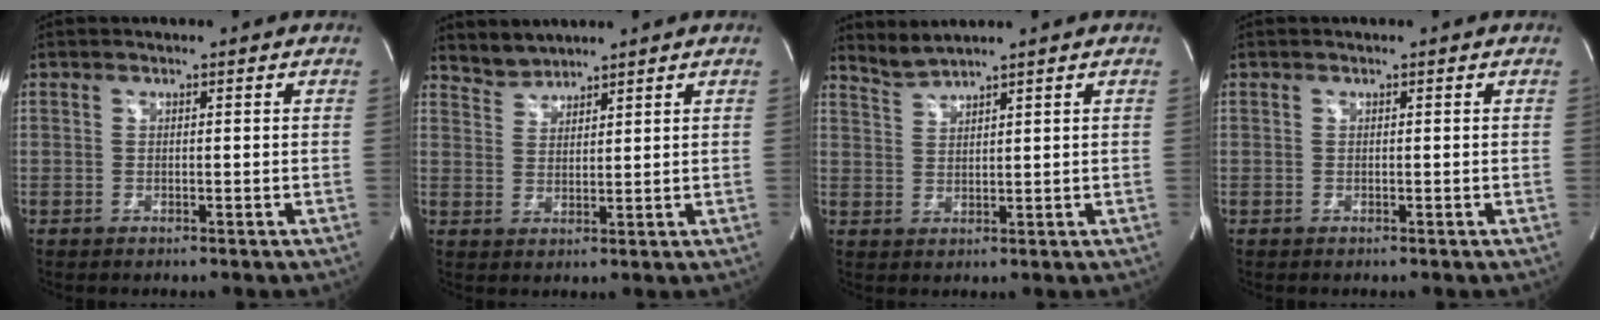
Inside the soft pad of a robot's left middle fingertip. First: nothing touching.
{"total": 3.0, "force": [3.0, 0.4, -0.5], "torque": [0.007, 0.008, 0.064]}
{"total": 2.8, "force": [2.6, -1.0, -0.1], "torque": [-0.006, 0.000, 0.062]}
{"total": 0.0}